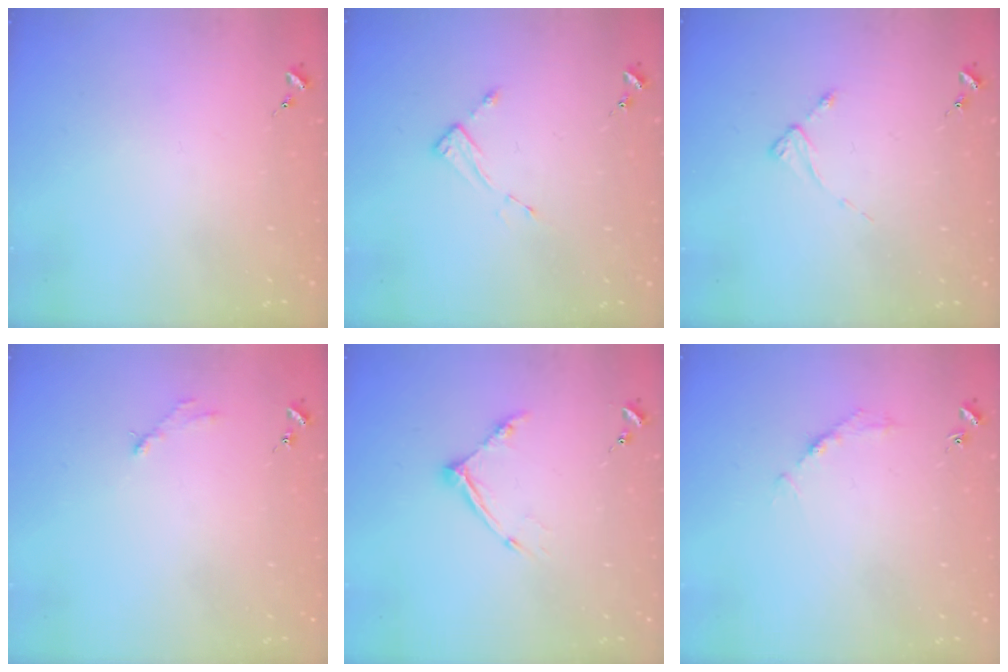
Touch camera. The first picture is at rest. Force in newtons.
{"total": 3.9, "press": 3.9, "slide": 0.2}
{"total": 2.4, "press": 2.4, "slide": 0.3}
{"total": 2.8, "press": 2.8, "slide": 0.4}
{"total": 10.0, "press": 9.9, "slide": 0.7}
{"total": 2.7, "press": 2.7, "slide": 0.4}